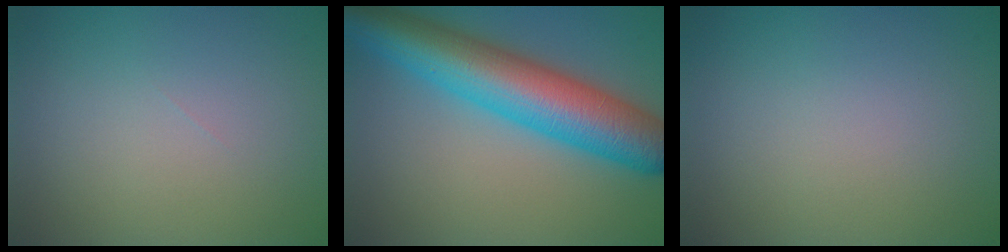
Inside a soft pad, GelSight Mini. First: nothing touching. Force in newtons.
{"total": 10.5, "press": 10.5, "slide": 0.3}
{"total": 0.0}